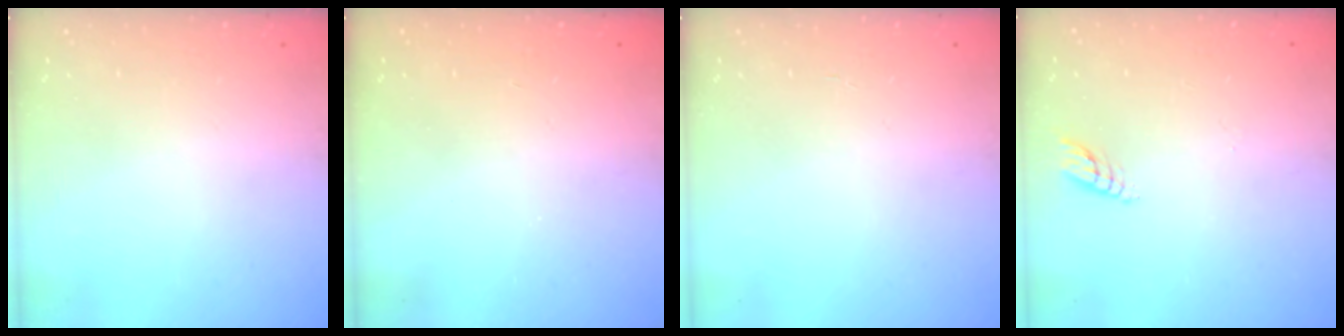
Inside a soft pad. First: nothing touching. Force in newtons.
{"total": 0.0}
{"total": 2.5, "press": 2.5, "slide": 0.3}
{"total": 3.6, "press": 3.6, "slide": 0.3}